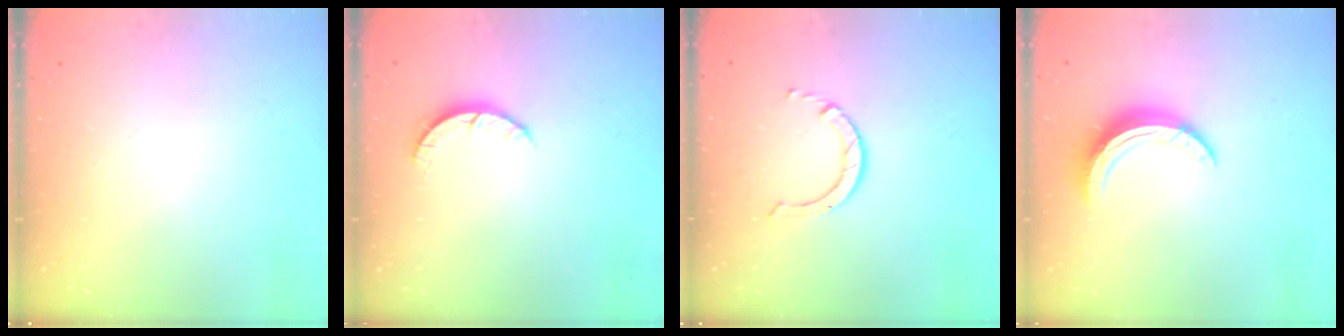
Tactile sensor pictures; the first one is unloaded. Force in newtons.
{"total": 2.7, "press": 2.7, "slide": 0.4}
{"total": 3.5, "press": 3.5, "slide": 0.5}
{"total": 10.1, "press": 10.1, "slide": 0.1}